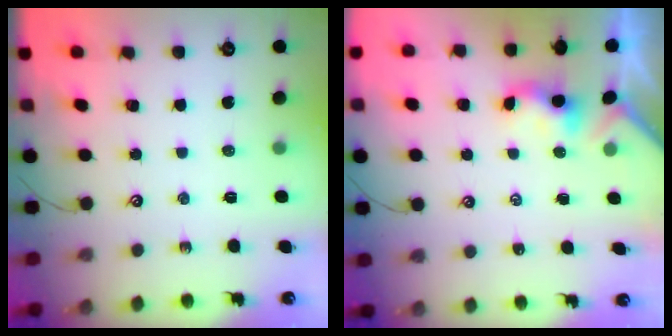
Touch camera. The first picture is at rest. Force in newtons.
{"total": 1.1, "press": 1.0, "slide": 0.4}